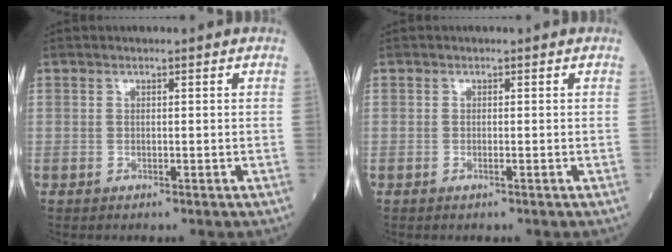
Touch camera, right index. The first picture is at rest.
{"total": 0.5, "force": [-0.4, 0.0, 0.3], "torque": [-0.008, 0.000, -0.007]}